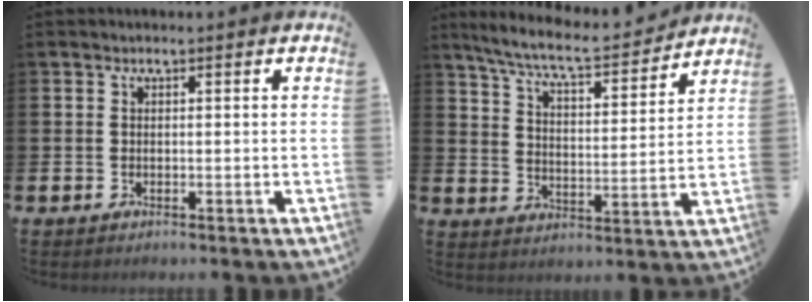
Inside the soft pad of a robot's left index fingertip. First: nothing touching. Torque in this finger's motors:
{"motor_torque": [0.52, -0.72, 0.10, 0.07]}